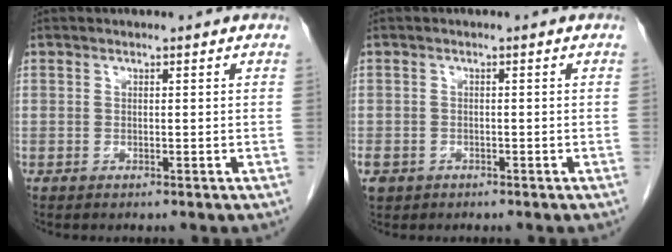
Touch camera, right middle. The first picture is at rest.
{"total": 3.5, "force": [-2.2, 2.6, 1.0], "torque": [-0.022, 0.000, -0.034]}